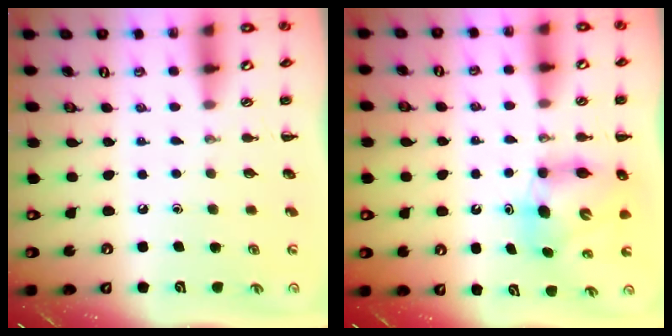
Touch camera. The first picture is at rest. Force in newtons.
{"total": 8.4, "press": 8.2, "slide": 1.7}